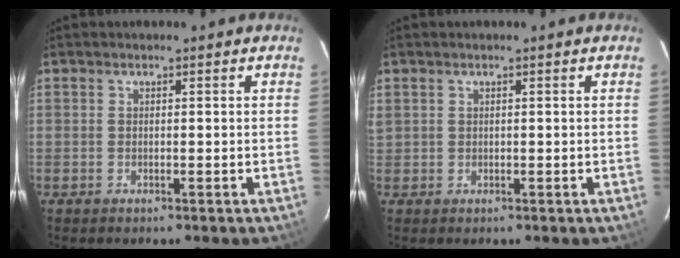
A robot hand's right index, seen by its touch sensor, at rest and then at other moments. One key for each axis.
{"total": 0.7, "fx": 0.4, "fy": 0.6, "fz": 0.2, "tx": -0.004, "ty": 0.005, "tz": 0.007}